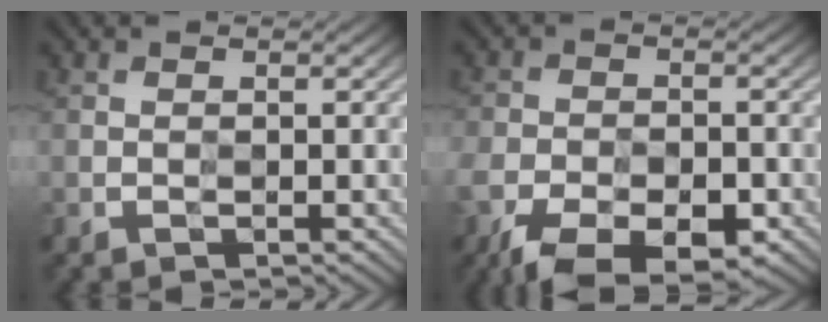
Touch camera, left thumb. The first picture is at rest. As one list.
[{"total": 10.8, "force": [-7.7, 4.9, 5.7], "torque": [-0.111, -0.034, -0.129]}]